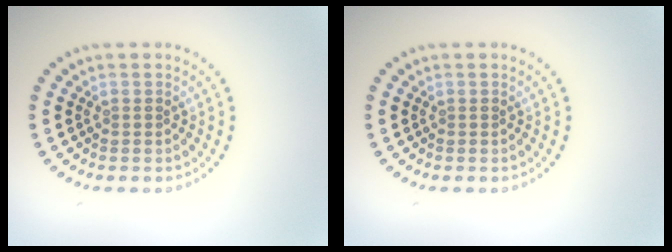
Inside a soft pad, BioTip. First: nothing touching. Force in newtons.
{"total": 0.0}